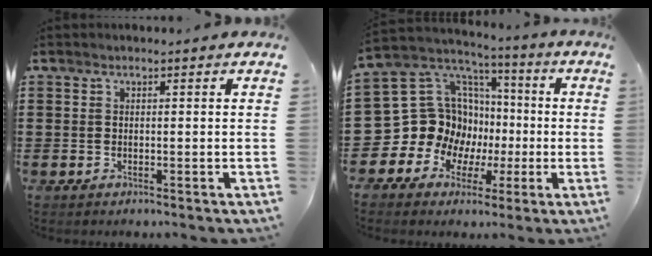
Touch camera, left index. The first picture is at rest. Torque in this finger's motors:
{"motor_torque": [1.21, 0.93, 0.58, 0.04]}